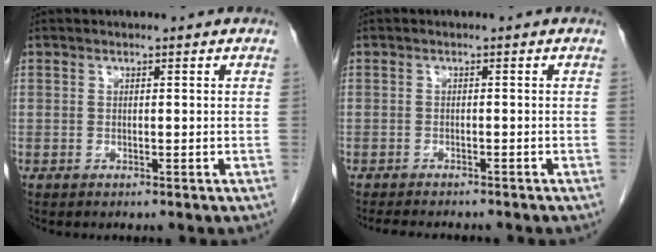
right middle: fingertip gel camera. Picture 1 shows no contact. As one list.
[{"total": 6.8, "force": [-5.9, 1.5, 2.9], "torque": [-0.038, -0.006, -0.080]}]